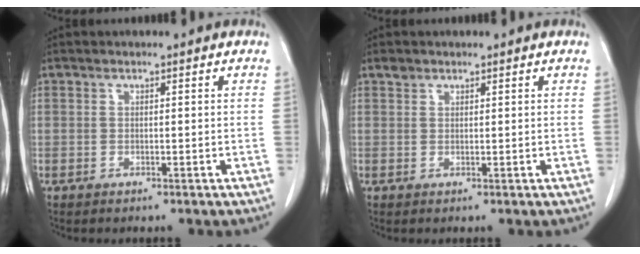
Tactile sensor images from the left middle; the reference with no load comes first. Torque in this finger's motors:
{"motor_torque": [-0.15, 0.16, -0.06, 0.00]}